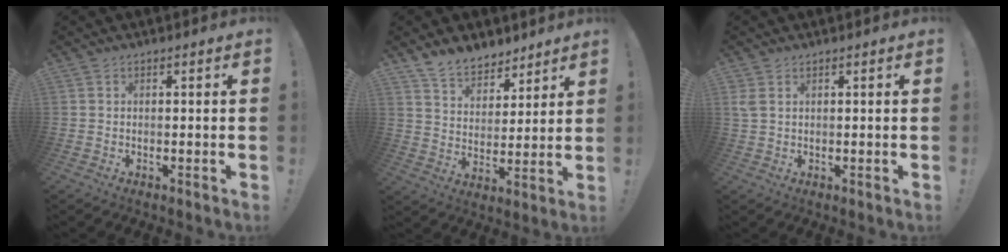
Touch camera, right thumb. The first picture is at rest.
{"total": 10.1, "force": [8.4, 5.1, 2.2], "torque": [-0.044, -0.062, 0.165]}
{"total": 2.4, "force": [1.1, 1.3, 1.7], "torque": [-0.033, 0.003, 0.021]}